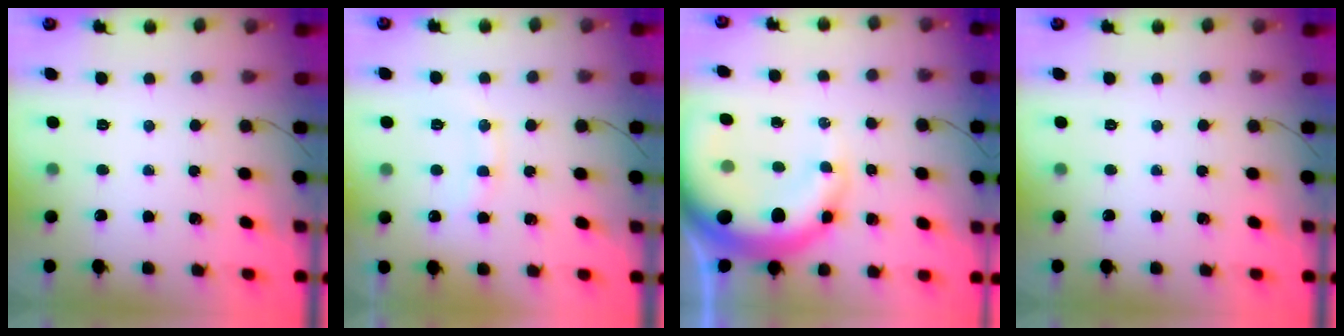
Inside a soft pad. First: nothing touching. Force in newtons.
{"total": 9.8, "press": 9.7, "slide": 0.9}
{"total": 15.4, "press": 15.0, "slide": 3.3}
{"total": 0.0}